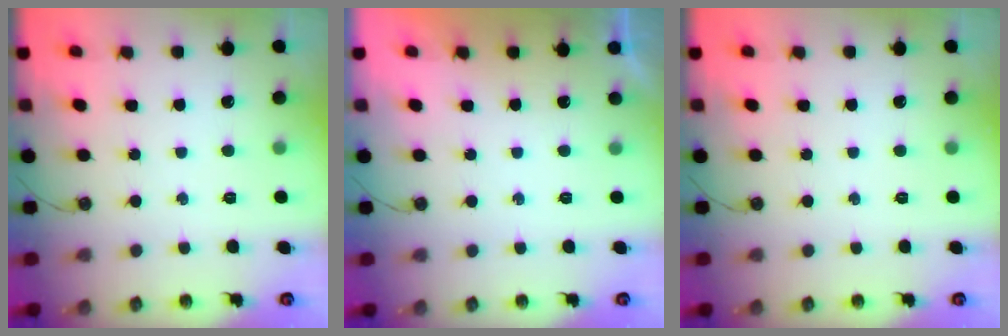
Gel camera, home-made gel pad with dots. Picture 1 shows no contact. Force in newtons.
{"total": 0.0}
{"total": 0.0}